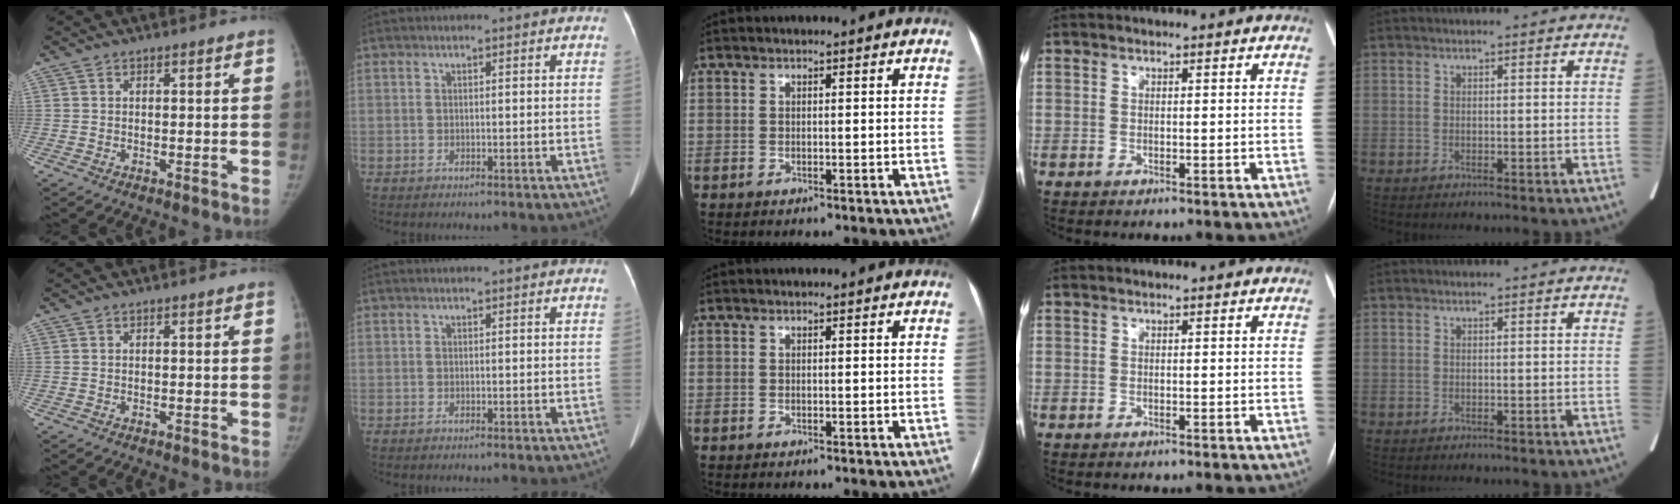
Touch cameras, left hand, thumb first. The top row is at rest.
{}